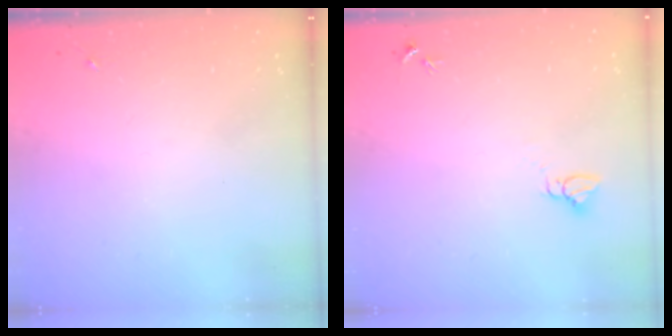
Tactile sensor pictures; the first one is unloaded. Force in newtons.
{"total": 2.7, "press": 2.7, "slide": 0.1}